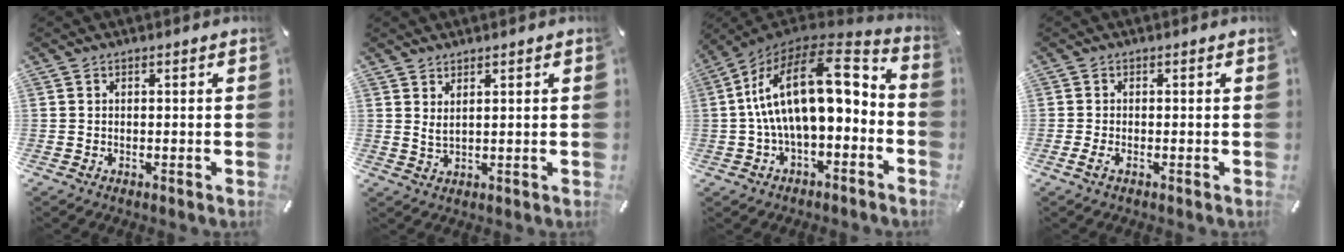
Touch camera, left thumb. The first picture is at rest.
{"total": 2.4, "force": [1.6, 0.5, 1.8], "torque": [-0.044, -0.003, 0.026]}
{"total": 20.9, "force": [2.8, 11.1, 17.5], "torque": [-0.325, -0.001, 0.047]}
{"total": 1.6, "force": [-0.6, 0.6, 1.3], "torque": [-0.022, 0.002, -0.011]}